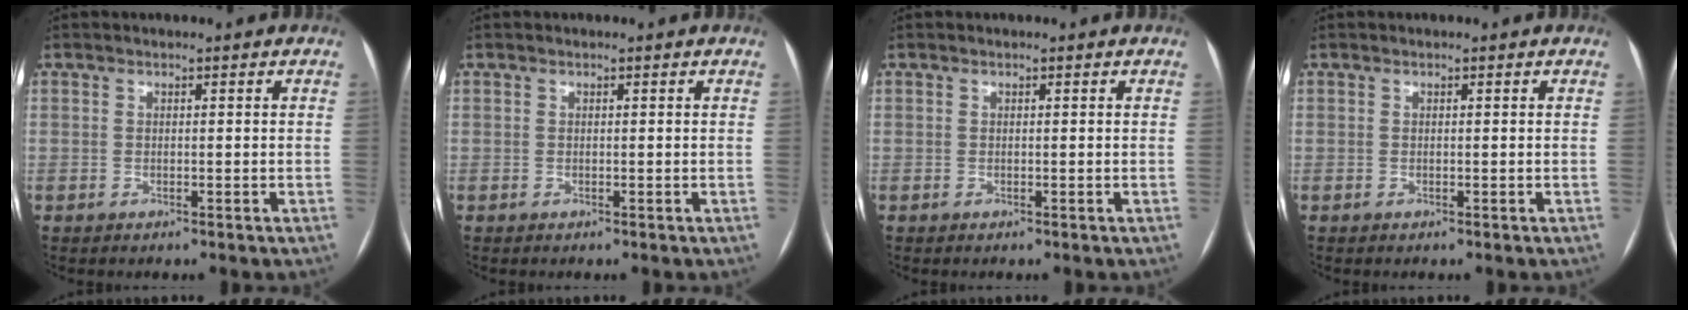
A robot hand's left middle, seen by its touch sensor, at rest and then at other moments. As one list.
[{"total": 0.0}, {"total": 0.0}, {"total": 0.0}]